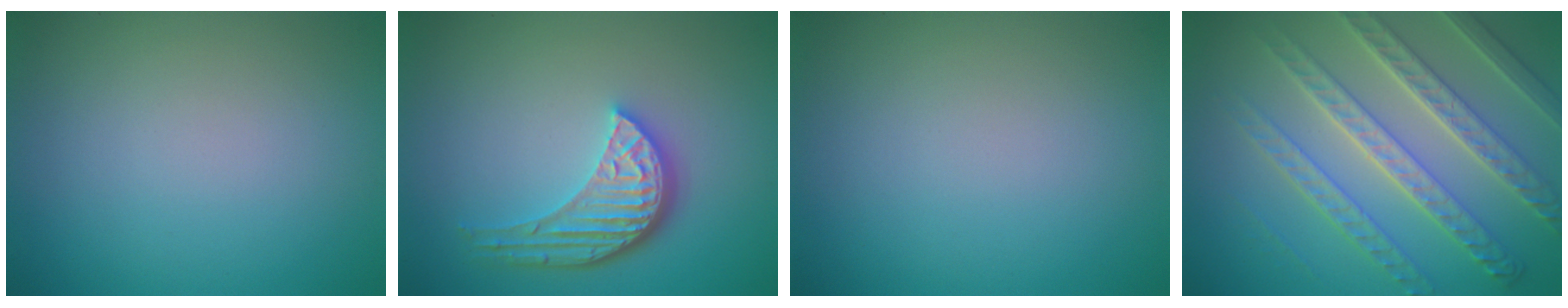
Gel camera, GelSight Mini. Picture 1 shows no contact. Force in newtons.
{"total": 4.7, "press": 3.7, "slide": 2.9}
{"total": 0.0}
{"total": 6.2, "press": 5.6, "slide": 2.7}